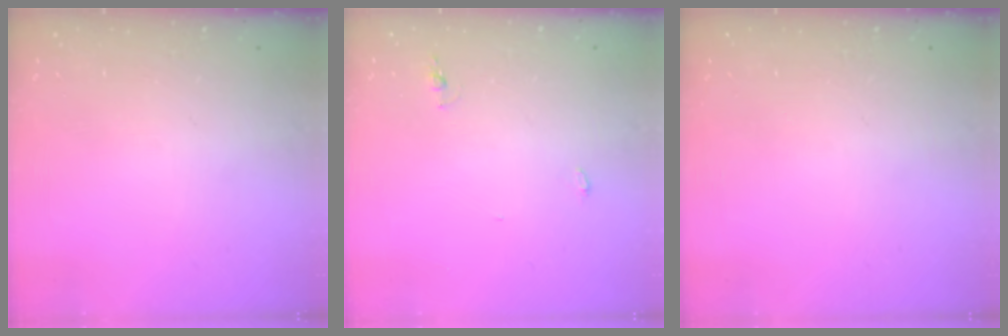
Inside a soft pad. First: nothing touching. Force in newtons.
{"total": 7.7, "press": 4.4, "slide": 6.4}
{"total": 0.0}